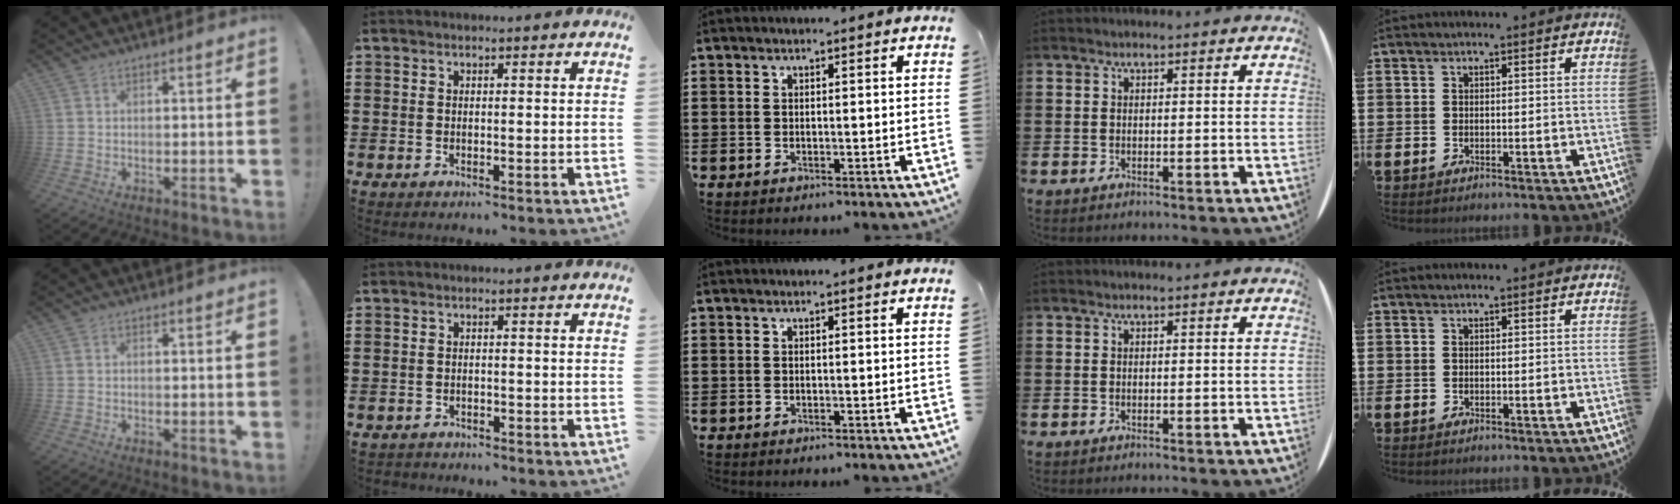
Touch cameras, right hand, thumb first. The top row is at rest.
{"index": {"total": 1.1, "force": [-1.1, 0.2, -0.1], "torque": [-0.002, 0.003, -0.025]}}